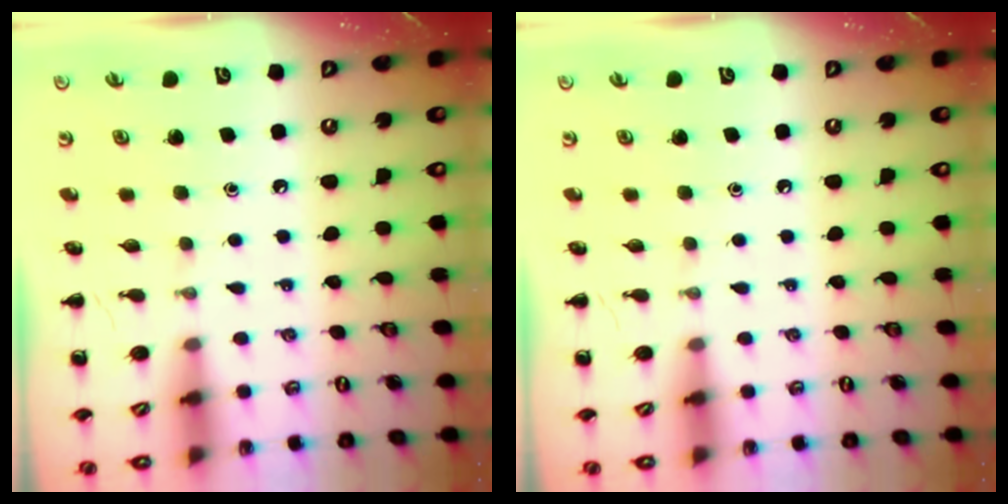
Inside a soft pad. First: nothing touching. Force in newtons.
{"total": 0.0}